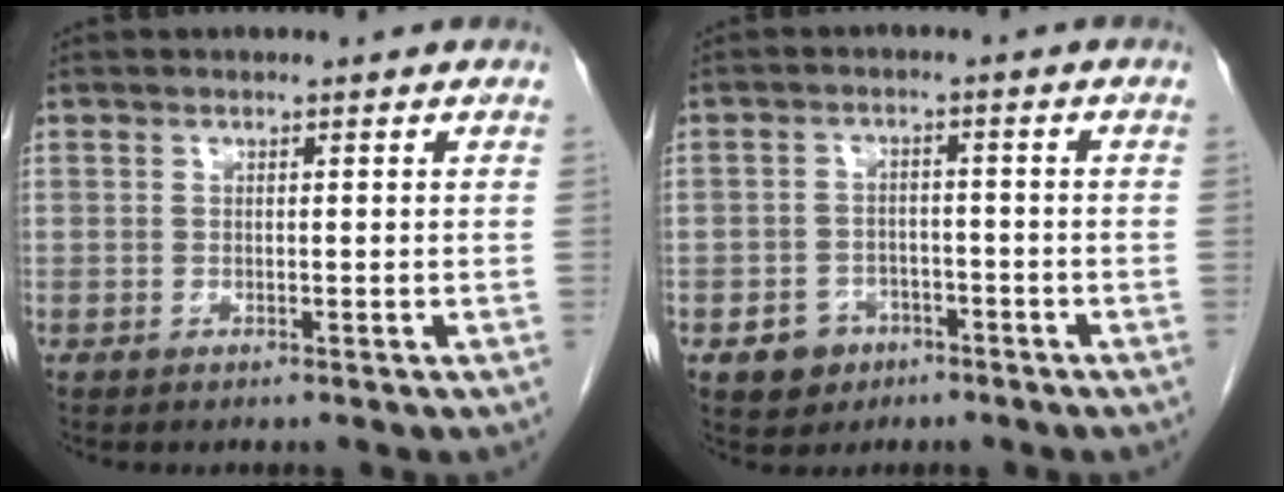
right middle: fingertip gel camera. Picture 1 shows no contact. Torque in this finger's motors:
{"motor_torque": [0.48, -0.50, 0.18, 0.01]}